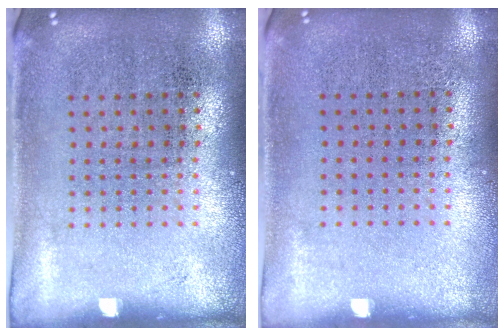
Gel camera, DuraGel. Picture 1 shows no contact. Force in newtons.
{"total": 0.0}